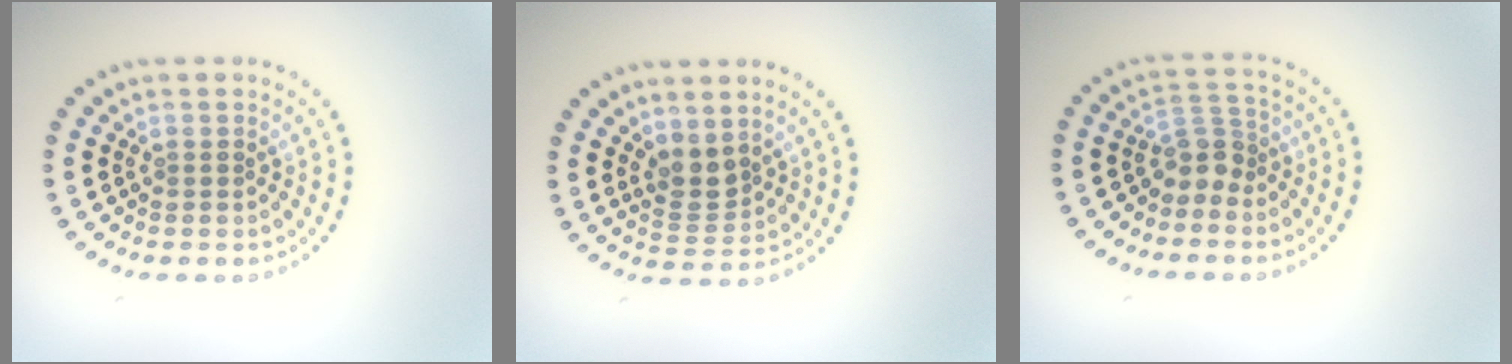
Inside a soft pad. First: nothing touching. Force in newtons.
{"total": 2.3, "press": 1.9, "slide": 1.3}
{"total": 2.4, "press": 1.7, "slide": 1.6}